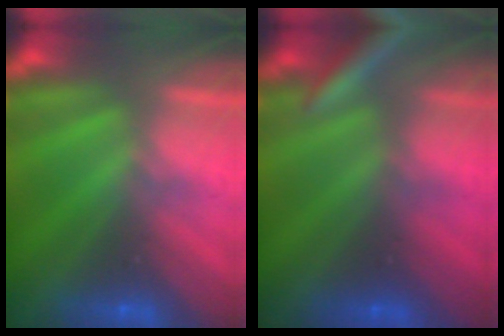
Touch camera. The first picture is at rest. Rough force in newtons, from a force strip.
{"total": 2.7}